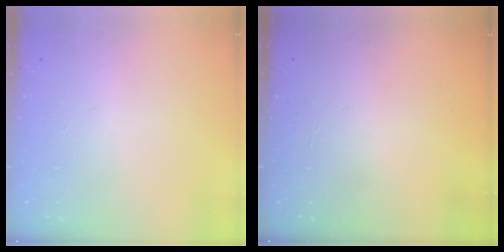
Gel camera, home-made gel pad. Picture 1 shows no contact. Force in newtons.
{"total": 1.3, "press": 1.3, "slide": 0.1}